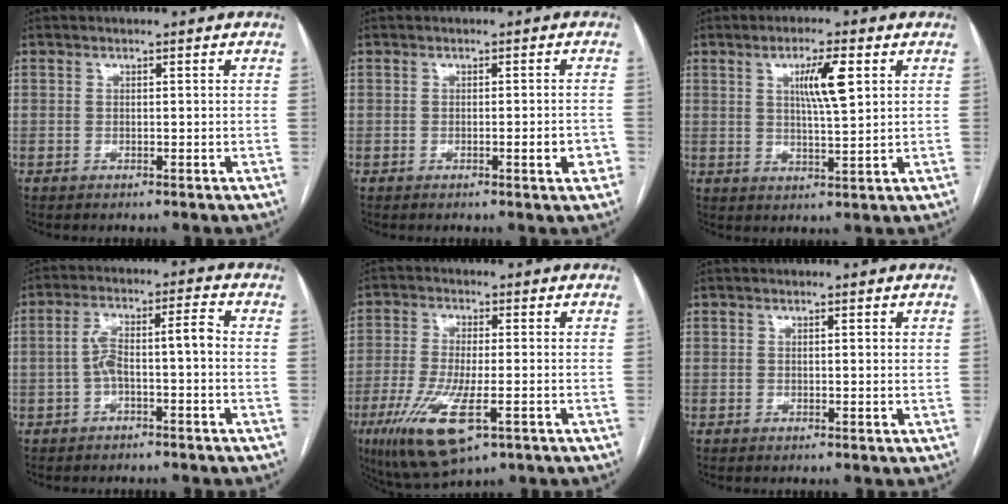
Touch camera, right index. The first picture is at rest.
{"total": 2.9, "force": [-1.1, 0.4, 2.7], "torque": [-0.030, 0.000, -0.014]}
{"total": 6.5, "force": [2.3, 0.6, 6.0], "torque": [-0.106, 0.001, 0.039]}
{"total": 6.4, "force": [-1.2, 1.3, 6.1], "torque": [-0.116, 0.038, -0.019]}
{"total": 11.6, "force": [-4.9, 2.7, 10.1], "torque": [-0.207, -0.032, -0.078]}
{"total": 0.8, "force": [0.4, 0.2, 0.7], "torque": [-0.014, 0.000, 0.004]}